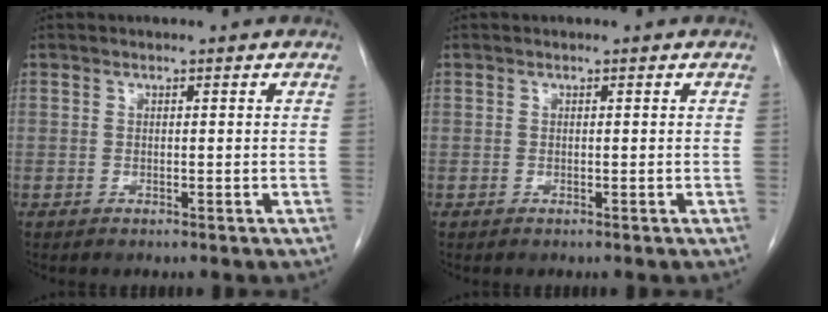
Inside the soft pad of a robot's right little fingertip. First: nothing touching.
{"total": 0.0}